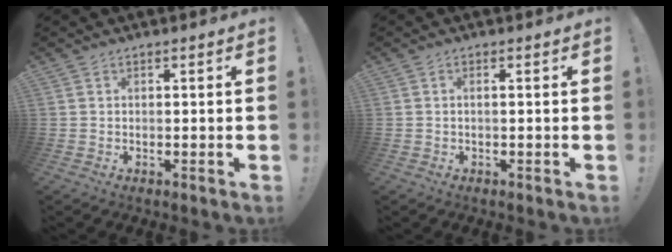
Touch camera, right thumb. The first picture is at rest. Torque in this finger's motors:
{"motor_torque": [0.03, 0.06, -0.09, -0.02, 0.05]}